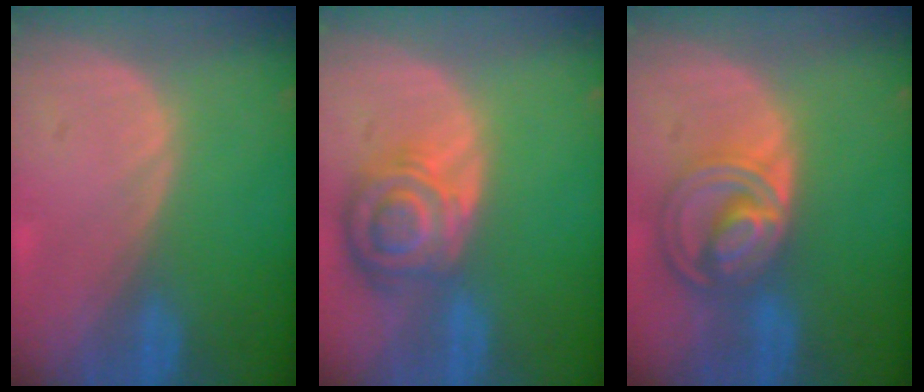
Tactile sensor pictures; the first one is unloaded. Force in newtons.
{"total": 8.3, "press": 7.3, "slide": 3.9}
{"total": 8.6, "press": 7.3, "slide": 4.4}